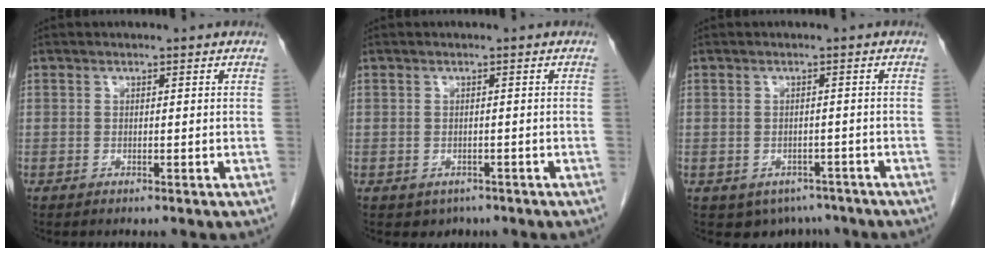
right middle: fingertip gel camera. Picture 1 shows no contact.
{"total": 2.0, "force": [-1.2, 1.6, 0.6], "torque": [-0.008, 0.002, -0.009]}
{"total": 4.9, "force": [-3.4, 3.4, 0.9], "torque": [0.000, 0.005, -0.042]}